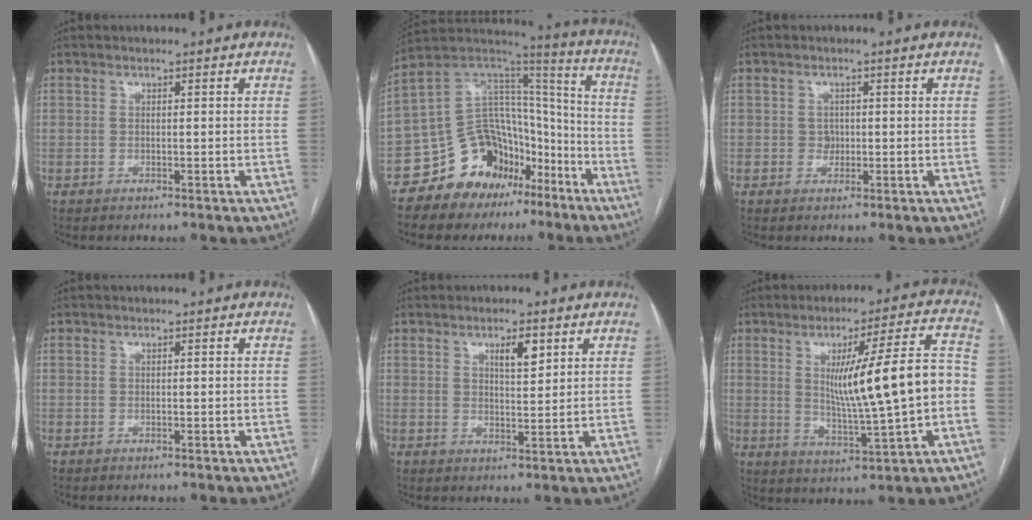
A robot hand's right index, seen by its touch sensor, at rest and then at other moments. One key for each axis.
{"total": 17.1, "fx": -10.6, "fy": 11.5, "fz": 7.0, "tx": -0.103, "ty": 0.096, "tz": -0.170}
{"total": 1.5, "fx": -0.1, "fy": 1.4, "fz": 0.7, "tx": -0.010, "ty": 0.003, "tz": 0.001}
{"total": 0.0}
{"total": 3.8, "fx": 2.0, "fy": 1.0, "fz": 3.1, "tx": -0.052, "ty": -0.001, "tz": 0.033}
{"total": 14.2, "fx": -0.1, "fy": 0.6, "fz": 14.2, "tx": -0.219, "ty": 0.010, "tz": 0.006}